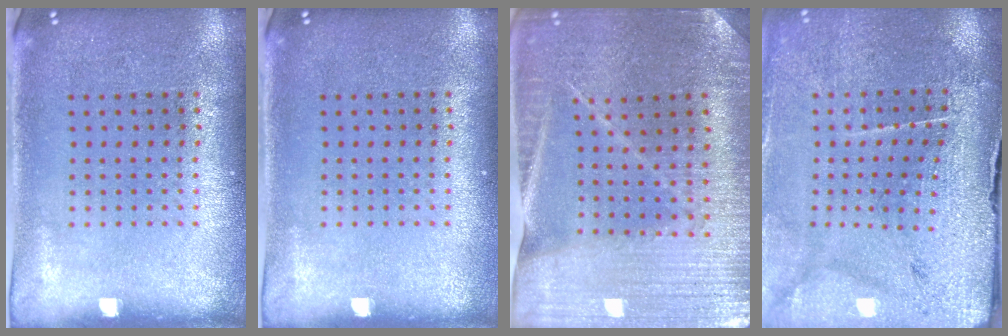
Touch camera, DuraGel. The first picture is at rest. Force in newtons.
{"total": 0.0}
{"total": 2.6, "press": 2.6, "slide": 0.4}
{"total": 3.4, "press": 3.3, "slide": 0.7}